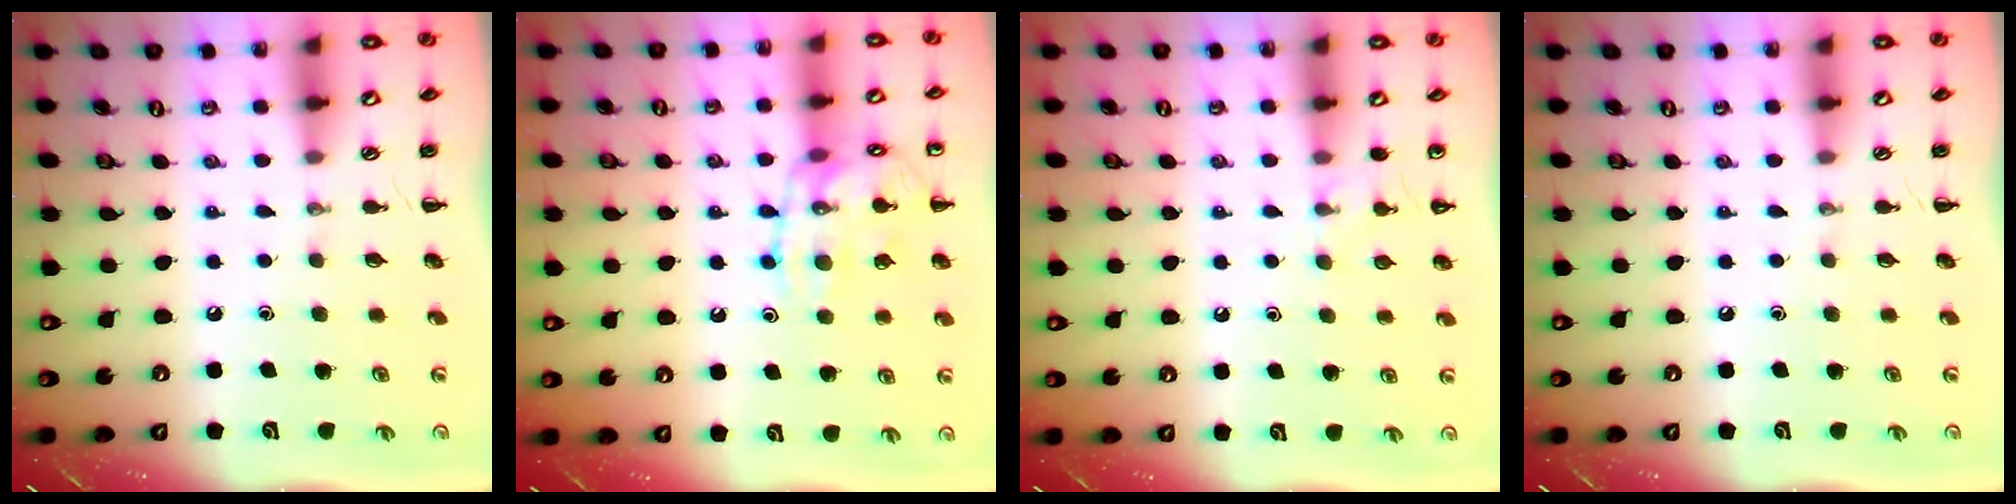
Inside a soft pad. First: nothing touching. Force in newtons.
{"total": 13.6, "press": 13.6, "slide": 1.1}
{"total": 6.0, "press": 5.7, "slide": 1.8}
{"total": 0.0}